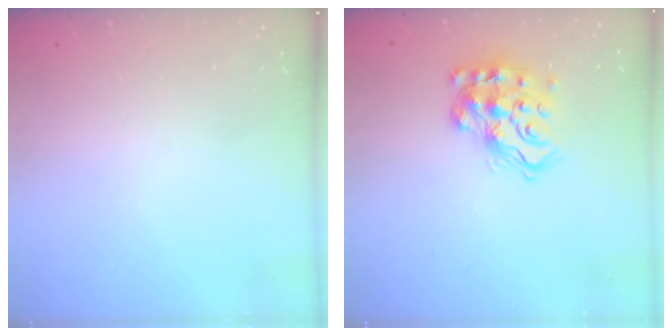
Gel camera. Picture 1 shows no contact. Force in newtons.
{"total": 15.4, "press": 15.2, "slide": 2.0}